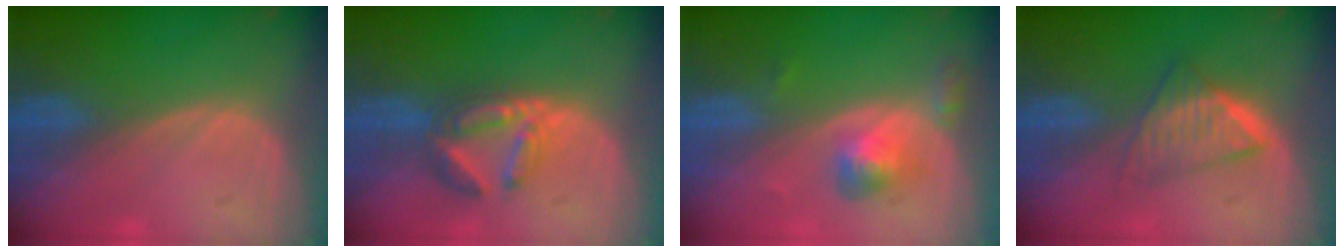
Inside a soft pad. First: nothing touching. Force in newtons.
{"total": 6.5, "press": 5.9, "slide": 2.9}
{"total": 4.0, "press": 4.0, "slide": 0.2}
{"total": 6.3, "press": 5.4, "slide": 3.3}